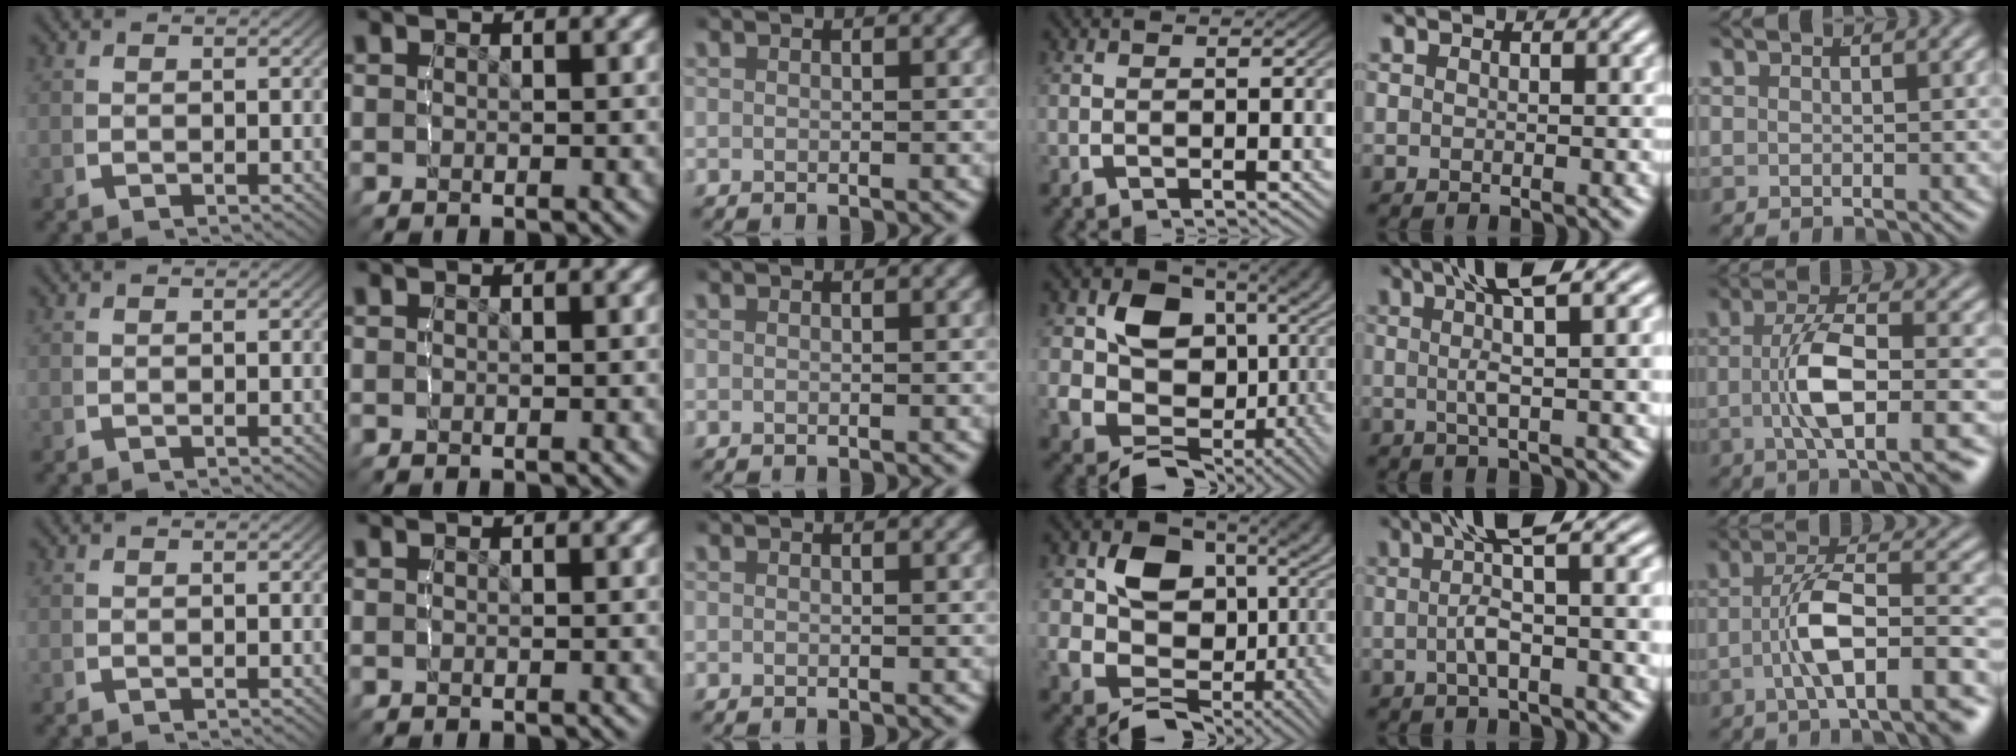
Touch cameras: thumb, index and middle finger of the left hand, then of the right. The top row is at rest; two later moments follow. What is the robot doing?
{"motion": "lift_and_place", "object": "stress ball aka squeeze ball"}